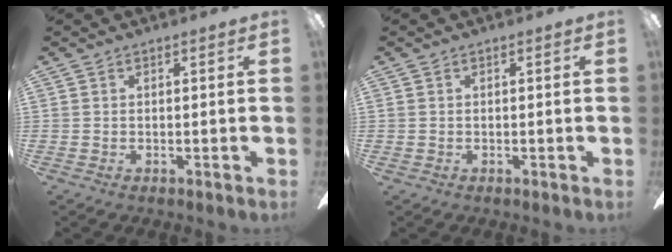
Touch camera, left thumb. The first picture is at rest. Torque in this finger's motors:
{"motor_torque": [-0.04, 0.10, 0.01, 0.00, 0.03]}